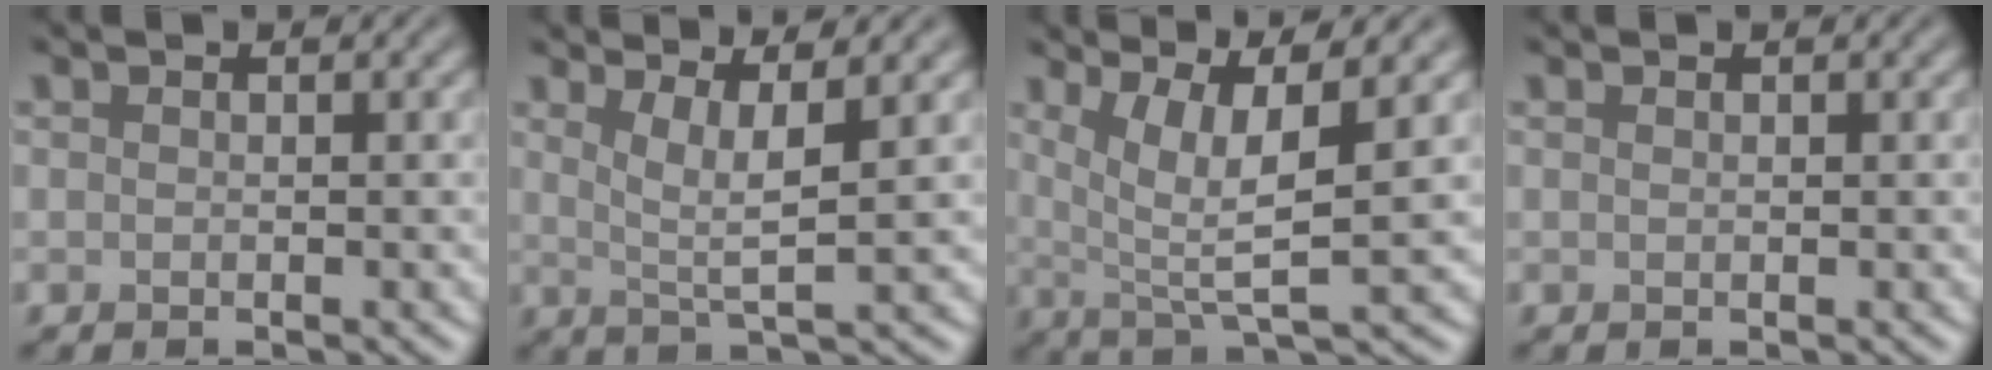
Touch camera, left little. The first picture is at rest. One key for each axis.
{"total": 3.6, "fx": 1.4, "fy": 0.6, "fz": 3.3, "tx": -0.059, "ty": -0.008, "tz": 0.028}
{"total": 5.9, "fx": 1.7, "fy": 1.3, "fz": 5.5, "tx": -0.091, "ty": -0.006, "tz": 0.031}
{"total": 0.0}